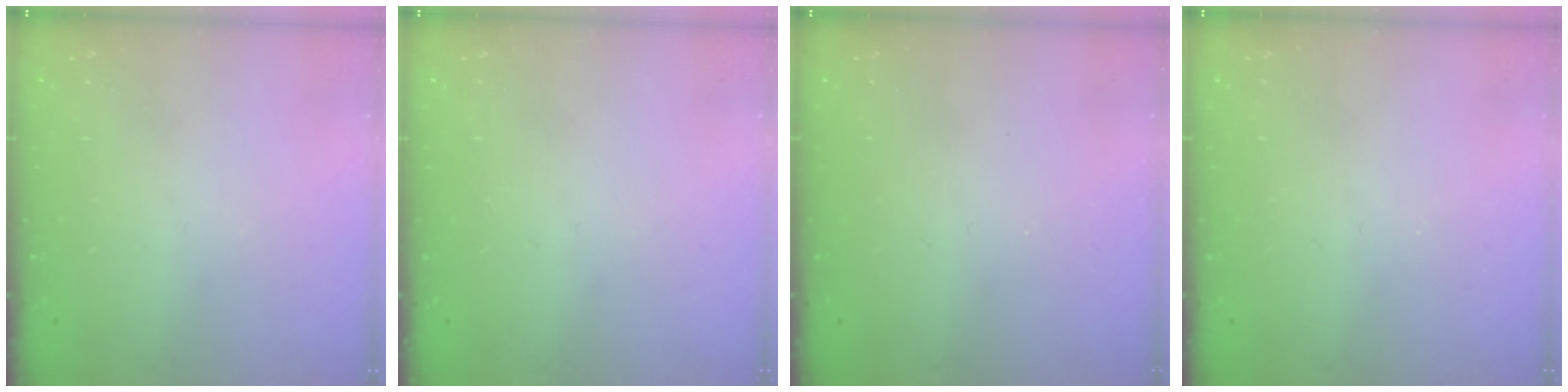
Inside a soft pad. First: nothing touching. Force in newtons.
{"total": 0.0}
{"total": 0.0}
{"total": 0.0}